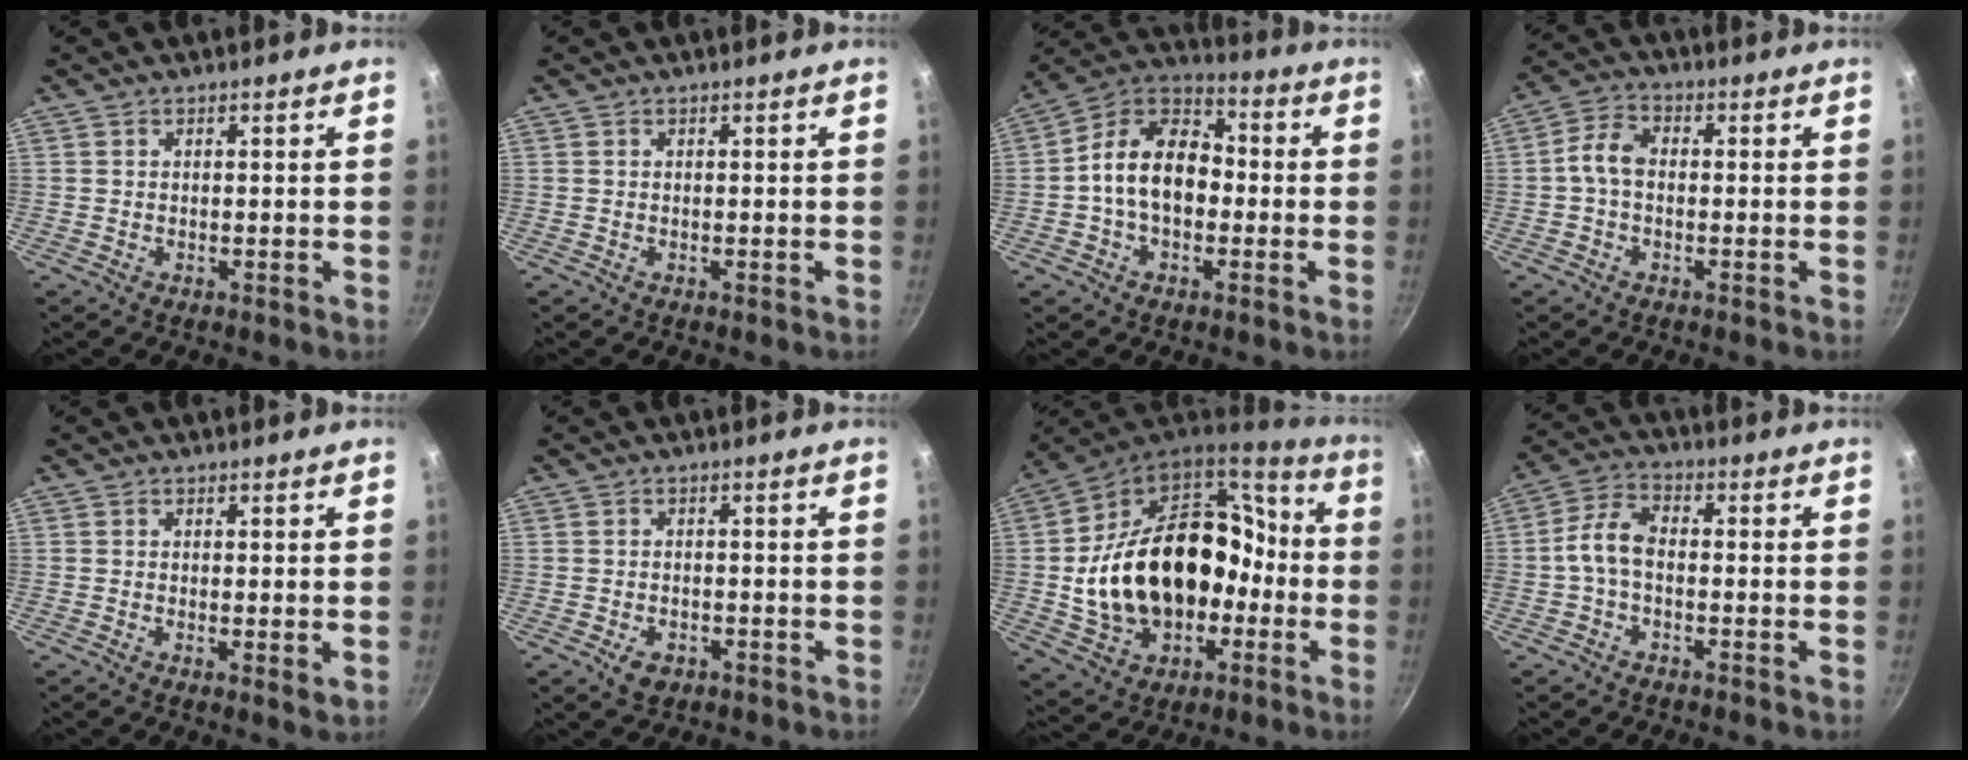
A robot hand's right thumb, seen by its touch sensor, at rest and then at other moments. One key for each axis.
{"total": 0.0}
{"total": 13.7, "fx": -1.4, "fy": 9.4, "fz": 9.8, "tx": -0.130, "ty": 0.044, "tz": -0.044}
{"total": 5.4, "fx": -0.5, "fy": 3.6, "fz": 4.0, "tx": -0.078, "ty": 0.025, "tz": -0.021}
{"total": 1.9, "fx": 0.2, "fy": 0.5, "fz": 1.8, "tx": -0.029, "ty": -0.011, "tz": 0.000}
{"total": 3.6, "fx": -1.6, "fy": 2.4, "fz": 2.2, "tx": -0.035, "ty": 0.009, "tz": -0.019}
{"total": 28.6, "fx": -3.5, "fy": 20.2, "fz": 19.9, "tx": -0.312, "ty": 0.077, "tz": -0.035}
{"total": 6.6, "fx": -1.2, "fy": 3.8, "fz": 5.3, "tx": -0.108, "ty": 0.032, "tz": -0.033}